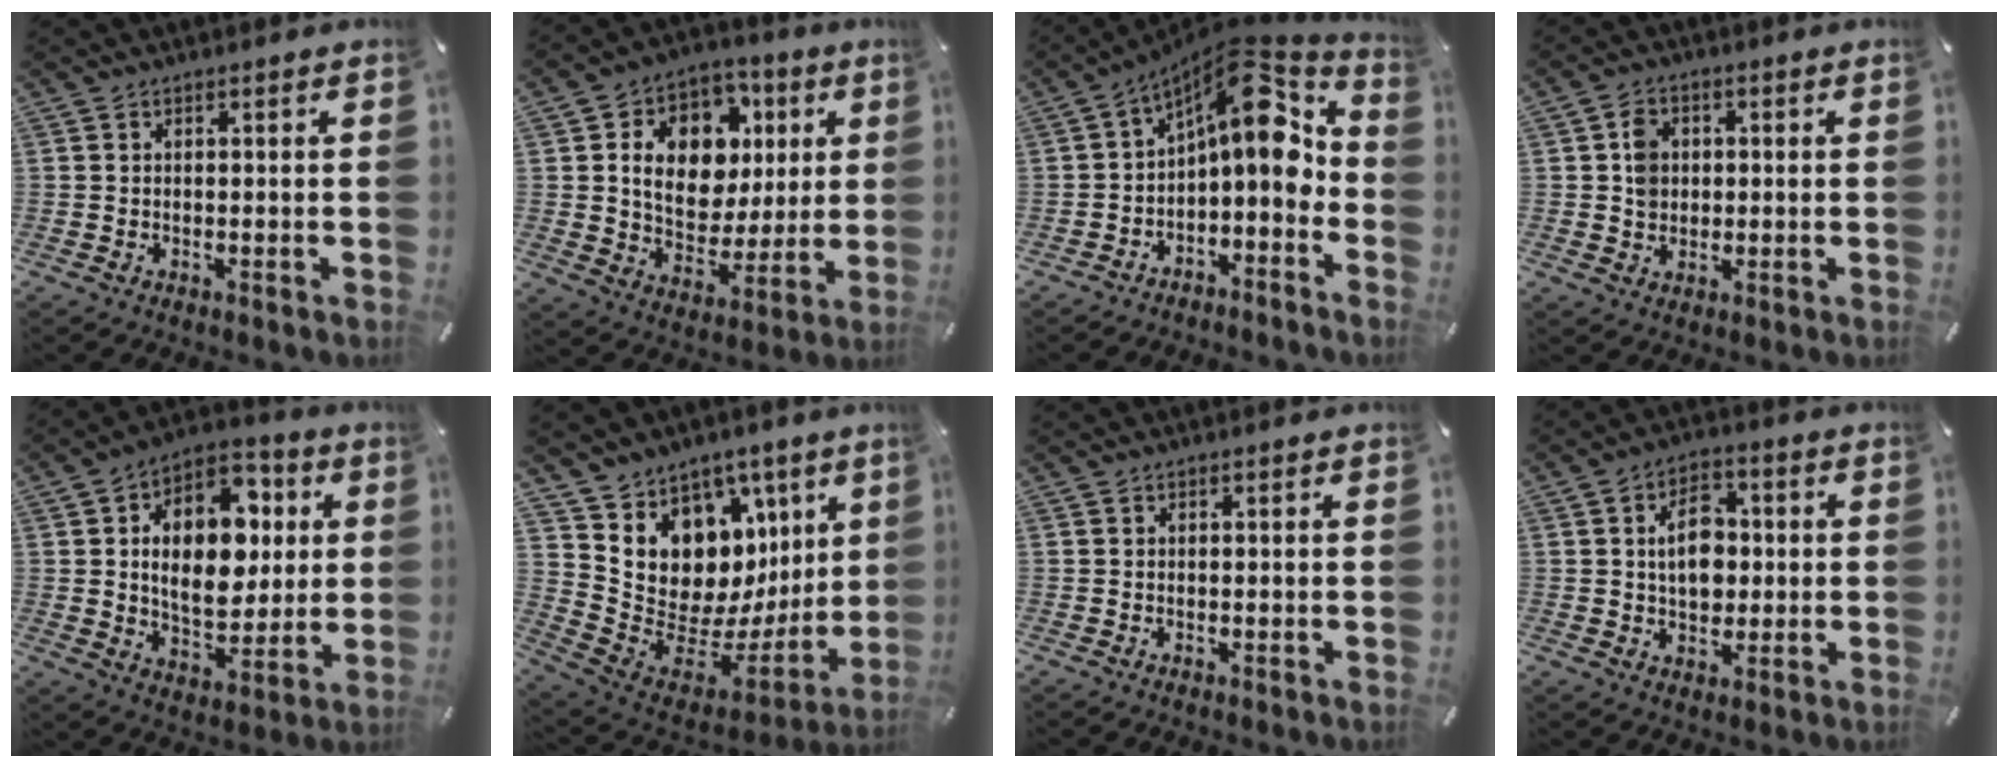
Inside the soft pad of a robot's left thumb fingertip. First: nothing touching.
{"total": 14.6, "force": [3.4, 11.6, 8.1], "torque": [-0.132, -0.012, 0.069]}
{"total": 14.2, "force": [4.7, 7.0, 11.4], "torque": [-0.150, -0.039, 0.072]}
{"total": 4.9, "force": [0.4, 4.3, 2.4], "torque": [-0.035, 0.004, 0.004]}
{"total": 16.7, "force": [3.0, 11.8, 11.5], "torque": [-0.183, -0.006, 0.055]}
{"total": 11.9, "force": [4.7, 10.4, 3.4], "torque": [-0.031, -0.090, 0.109]}
{"total": 0.0}
{"total": 9.3, "force": [0.8, 6.8, 6.3], "torque": [-0.102, -0.001, 0.005]}